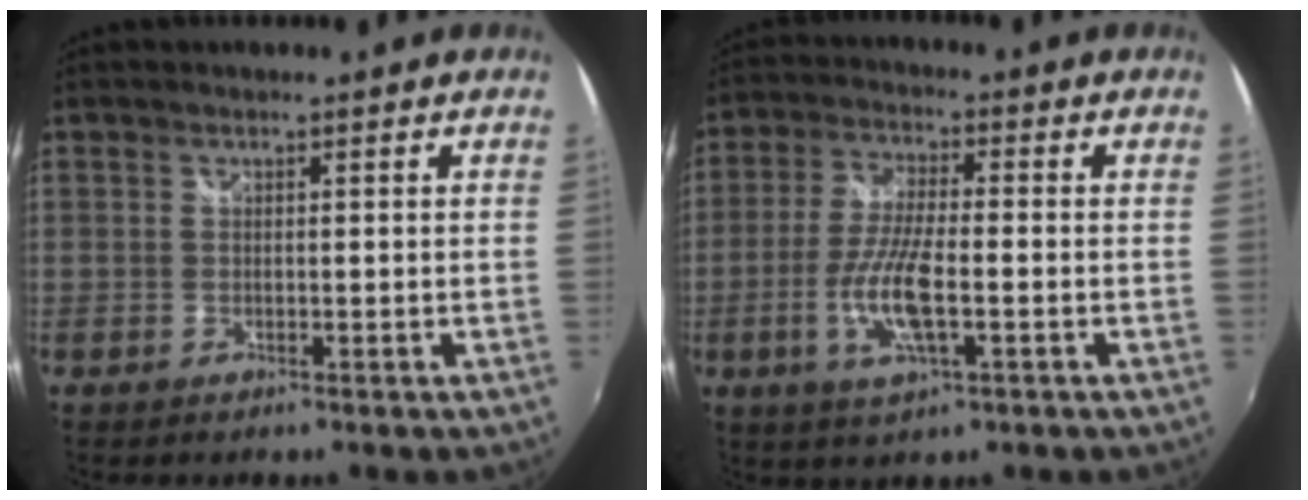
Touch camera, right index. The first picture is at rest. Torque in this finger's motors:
{"motor_torque": [0.32, -0.23, 0.24, 0.12]}